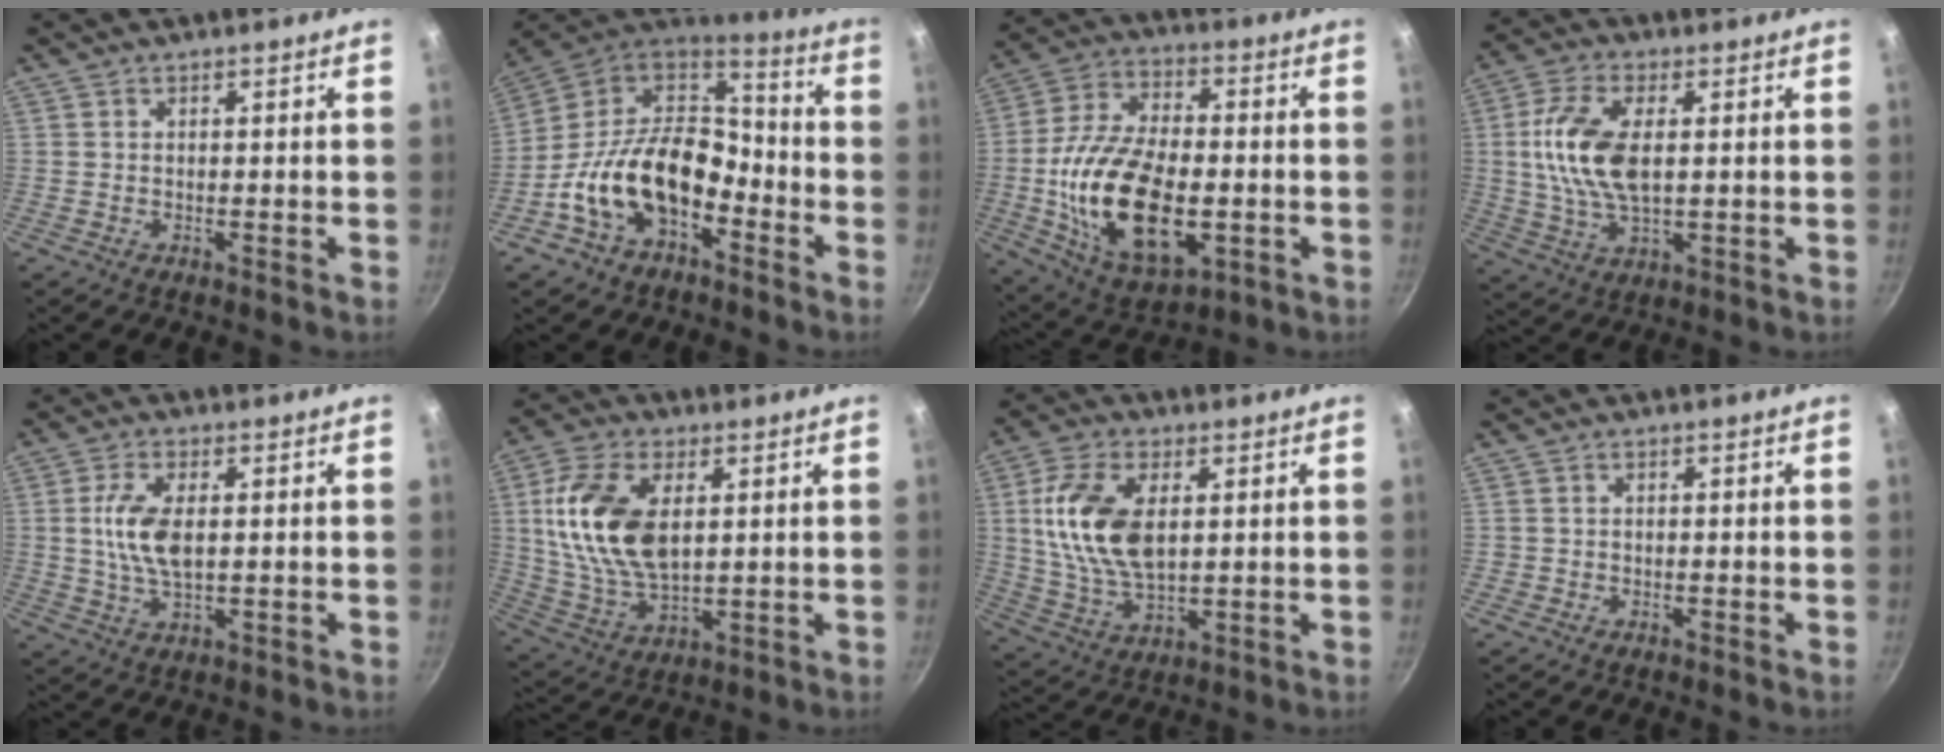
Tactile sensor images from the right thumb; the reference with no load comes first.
{"total": 19.9, "force": [-6.8, 12.6, 13.7], "torque": [-0.210, 0.070, -0.137]}
{"total": 23.5, "force": [-3.8, 12.9, 19.3], "torque": [-0.350, 0.015, -0.059]}
{"total": 12.7, "force": [1.4, 6.5, 10.8], "torque": [-0.210, 0.007, 0.024]}
{"total": 8.6, "force": [0.8, 4.3, 7.4], "torque": [-0.146, 0.001, 0.016]}
{"total": 17.0, "force": [3.5, 9.7, 13.5], "torque": [-0.249, -0.008, 0.073]}
{"total": 14.9, "force": [2.9, 8.4, 12.0], "torque": [-0.224, -0.009, 0.059]}
{"total": 0.6, "force": [-0.2, 0.5, 0.0], "torque": [0.001, 0.002, -0.005]}